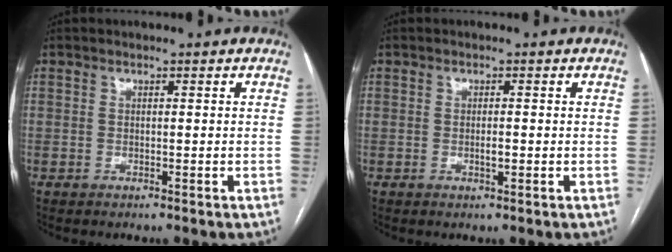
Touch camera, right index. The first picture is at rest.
{"total": 1.3, "force": [-0.3, 0.3, 1.3], "torque": [-0.025, 0.000, -0.006]}